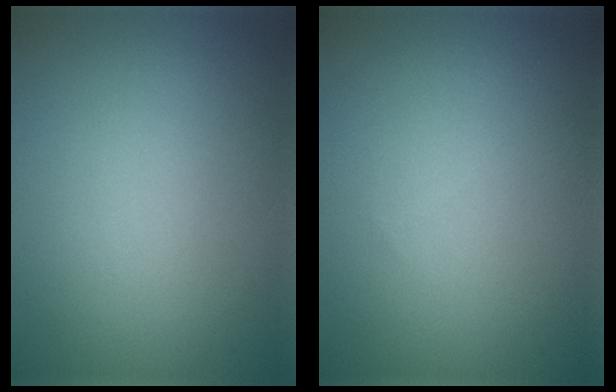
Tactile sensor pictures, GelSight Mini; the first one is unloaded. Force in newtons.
{"total": 0.0}